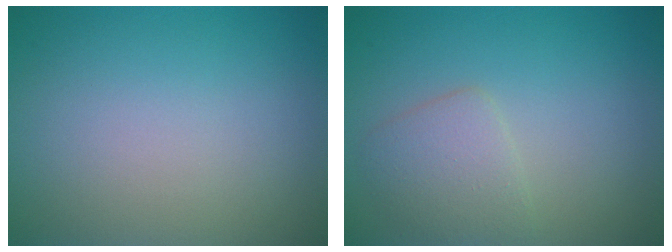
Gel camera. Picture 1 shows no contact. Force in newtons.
{"total": 2.5, "press": 2.5, "slide": 0.2}